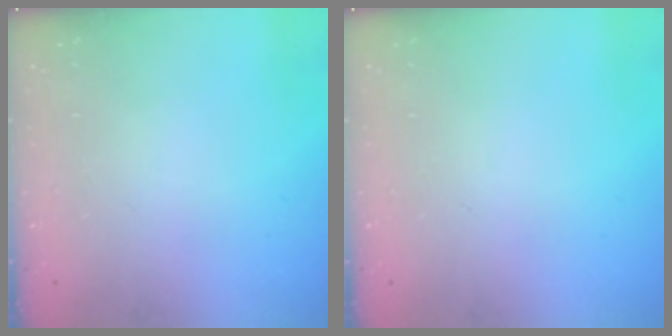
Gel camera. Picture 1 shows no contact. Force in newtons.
{"total": 0.0}